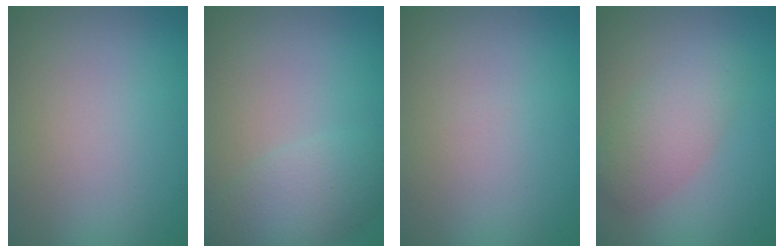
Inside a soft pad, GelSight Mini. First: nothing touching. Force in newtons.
{"total": 4.2, "press": 4.2, "slide": 0.2}
{"total": 0.0}
{"total": 3.6, "press": 3.6, "slide": 0.1}